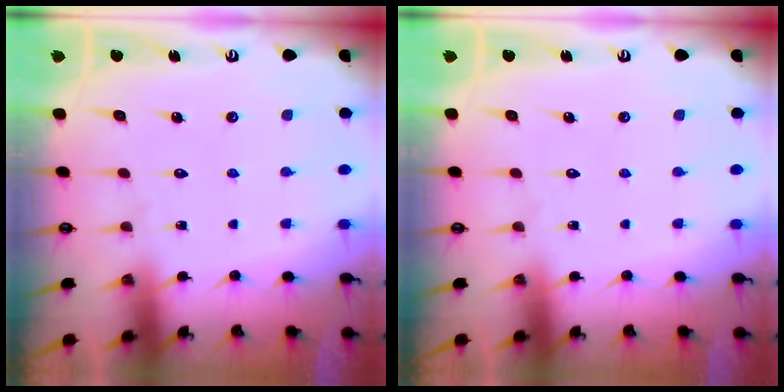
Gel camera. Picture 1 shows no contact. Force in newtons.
{"total": 0.0}